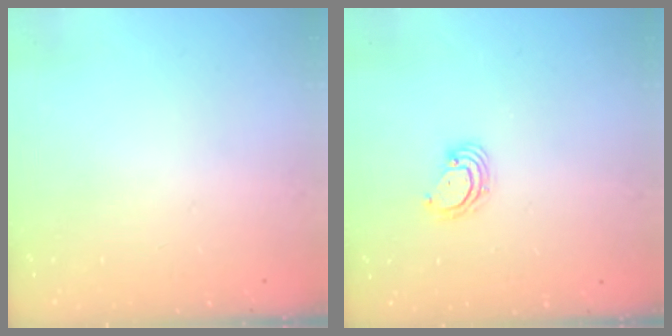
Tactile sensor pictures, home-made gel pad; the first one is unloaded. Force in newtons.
{"total": 3.4, "press": 3.4, "slide": 0.2}